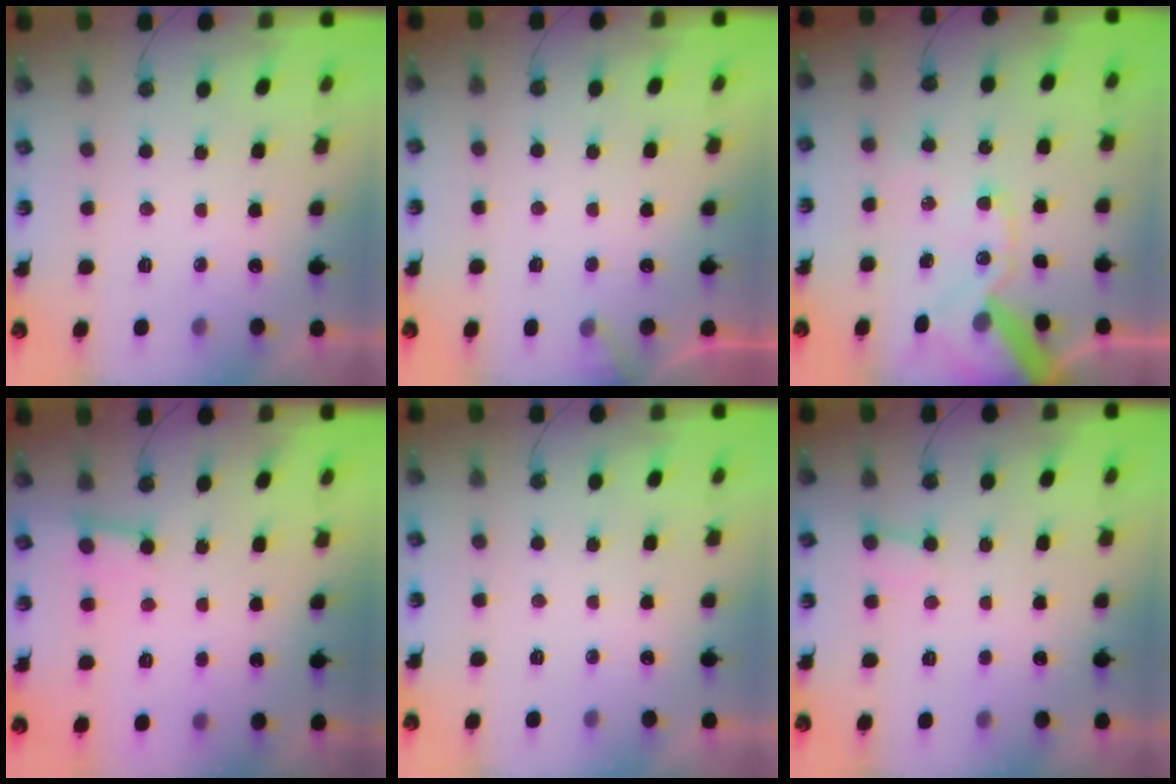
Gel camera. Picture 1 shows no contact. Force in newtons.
{"total": 3.8, "press": 3.8, "slide": 0.4}
{"total": 16.2, "press": 16.0, "slide": 2.3}
{"total": 2.6, "press": 2.5, "slide": 0.8}
{"total": 0.0}
{"total": 3.8, "press": 3.7, "slide": 0.3}